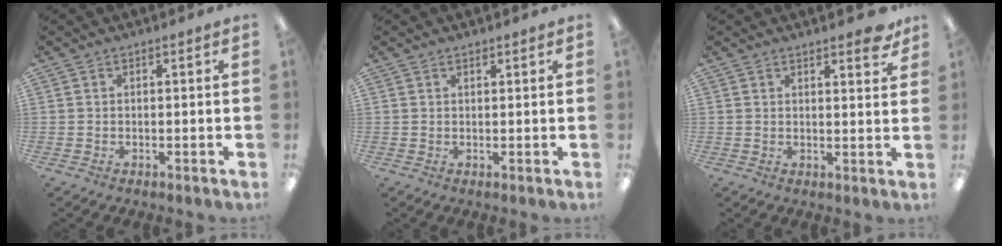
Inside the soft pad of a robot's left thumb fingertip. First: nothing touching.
{"total": 0.9, "force": [0.8, 0.2, 0.3], "torque": [-0.007, 0.000, 0.015]}
{"total": 3.9, "force": [3.1, 1.0, 2.0], "torque": [-0.015, -0.019, 0.050]}